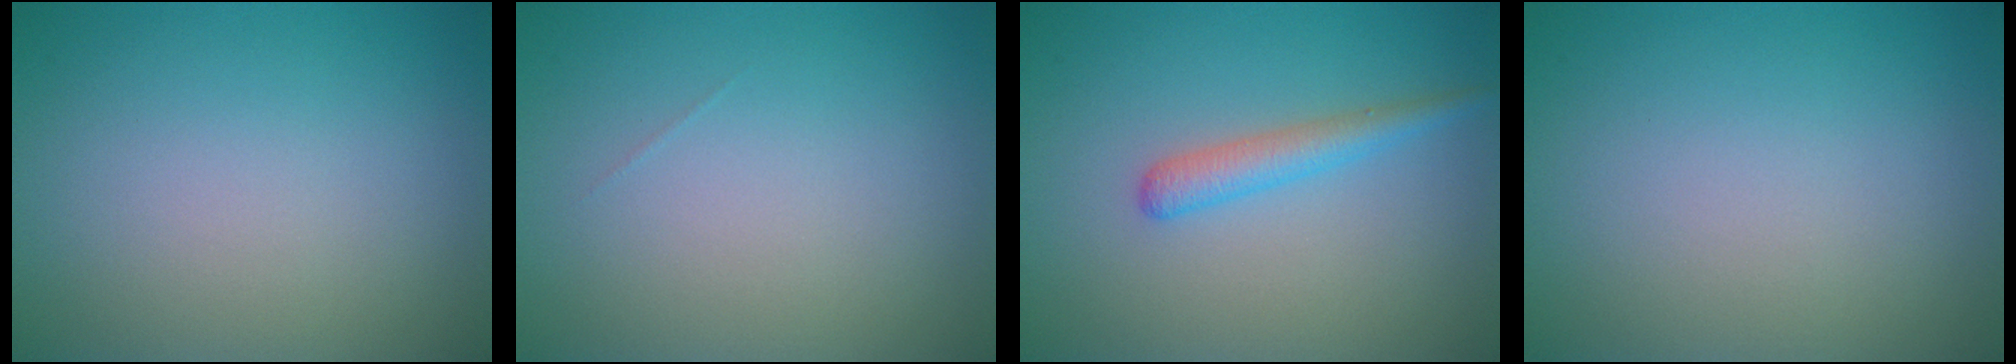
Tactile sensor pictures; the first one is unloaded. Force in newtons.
{"total": 0.0}
{"total": 2.2, "press": 2.2, "slide": 0.1}
{"total": 0.0}